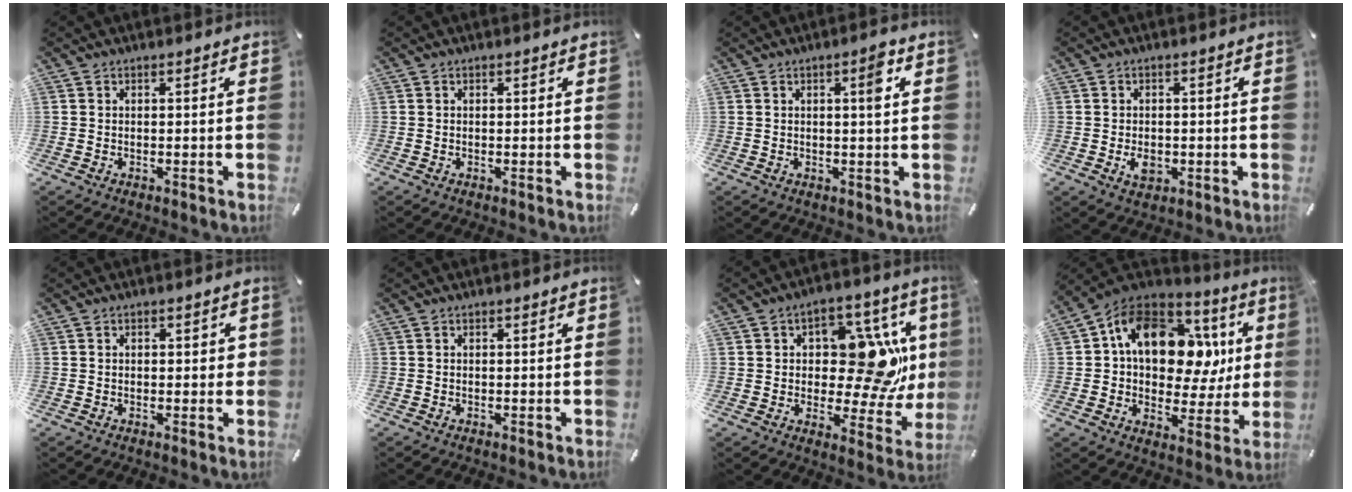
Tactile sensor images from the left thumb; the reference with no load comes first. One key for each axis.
{"total": 0.0}
{"total": 4.2, "fx": 1.2, "fy": 0.7, "fz": 3.9, "tx": -0.054, "ty": -0.004, "tz": 0.011}
{"total": 3.9, "fx": -1.0, "fy": 2.7, "fz": 2.6, "tx": -0.060, "ty": 0.000, "tz": -0.019}
{"total": 1.8, "fx": 0.1, "fy": 1.1, "fz": 1.3, "tx": -0.019, "ty": 0.003, "tz": -0.002}
{"total": 0.0}
{"total": 16.4, "fx": 3.1, "fy": 9.4, "fz": 13.0, "tx": -0.163, "ty": -0.033, "tz": 0.054}
{"total": 19.1, "fx": 5.1, "fy": 12.7, "fz": 13.4, "tx": -0.220, "ty": -0.016, "tz": 0.084}